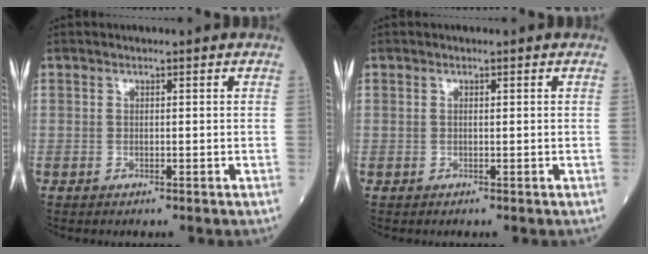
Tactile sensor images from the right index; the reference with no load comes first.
{"total": 0.5, "force": [0.2, 0.2, 0.5], "torque": [-0.011, -0.001, 0.004]}